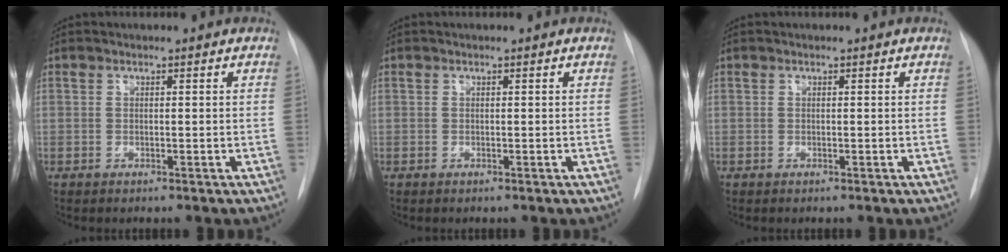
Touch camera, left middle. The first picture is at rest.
{"total": 0.0}
{"total": 0.0}